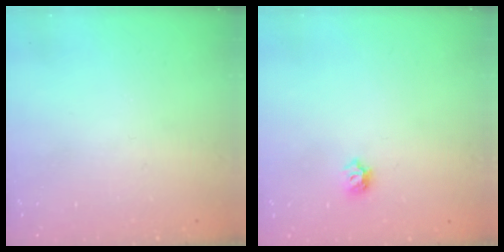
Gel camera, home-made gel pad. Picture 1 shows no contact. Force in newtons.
{"total": 5.1, "press": 5.0, "slide": 0.9}